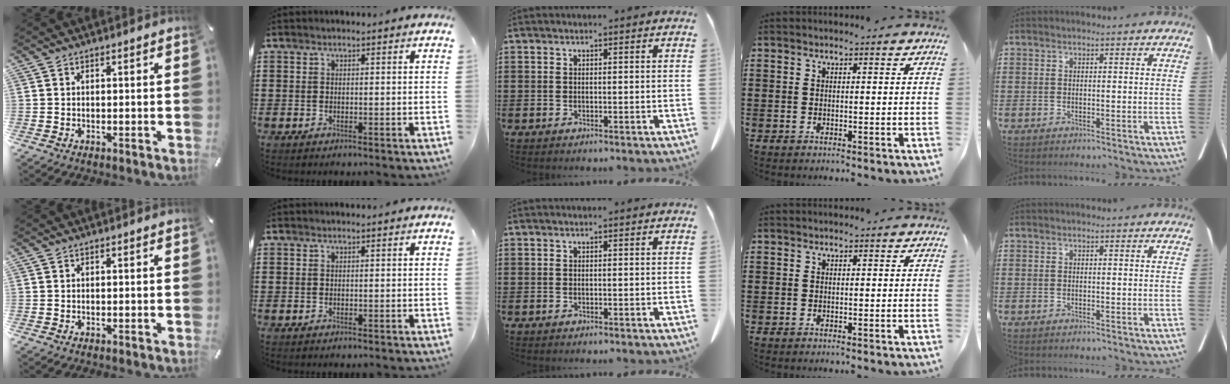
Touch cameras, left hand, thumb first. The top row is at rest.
{}